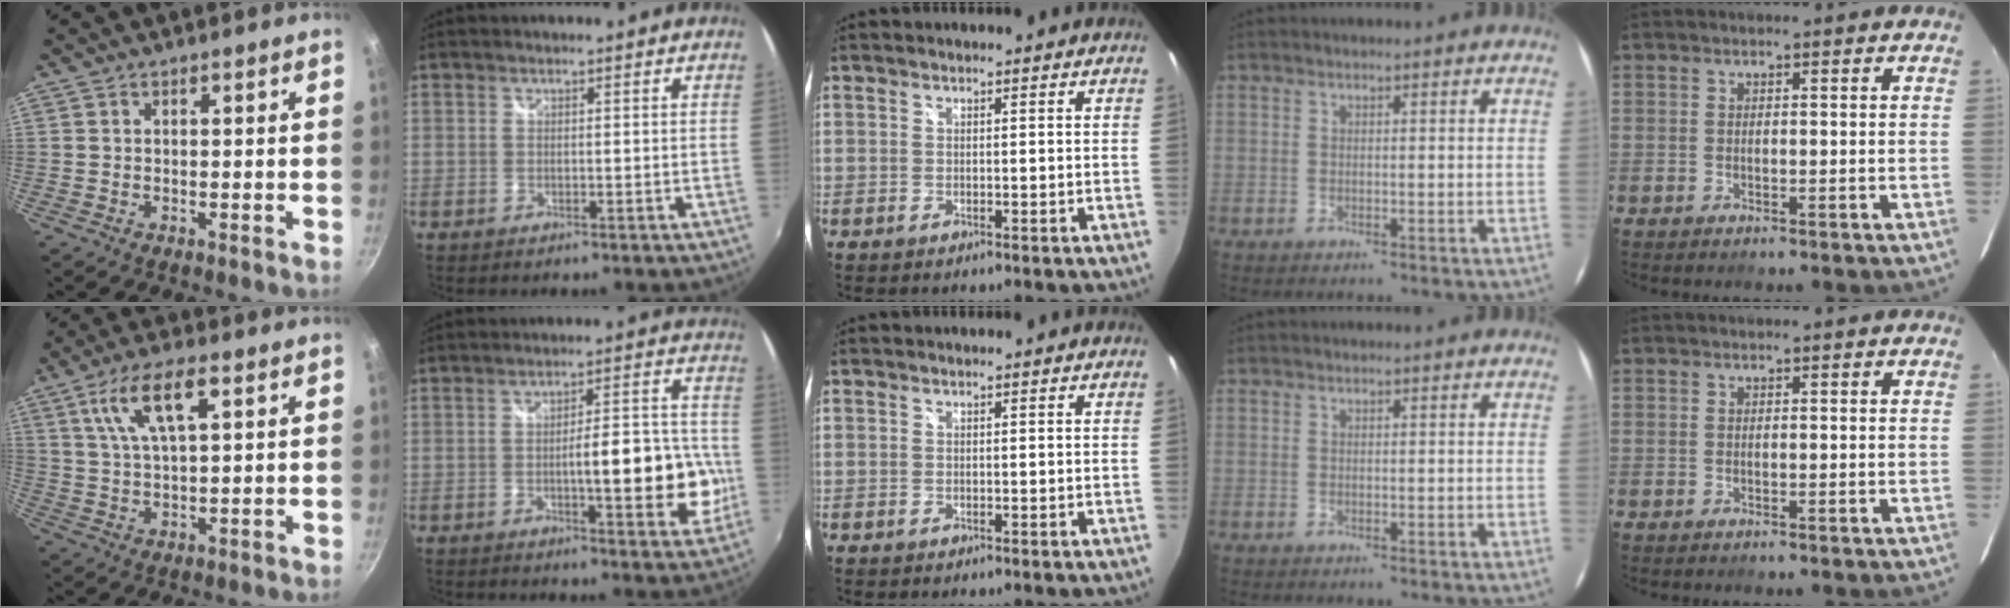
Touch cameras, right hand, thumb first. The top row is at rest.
{"thumb": {"total": 10.3, "force": [4.3, 3.5, 8.6], "torque": [-0.156, -0.001, 0.082]}, "index": {"total": 12.5, "force": [-2.7, 2.9, 11.8], "torque": [-0.175, 0.001, -0.030]}}